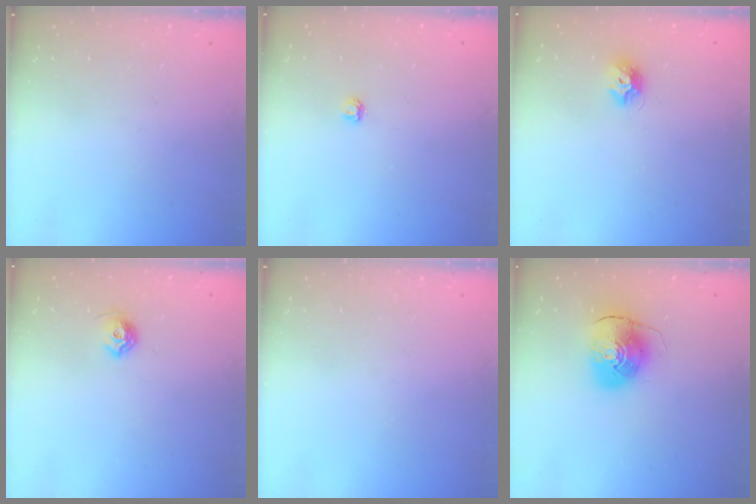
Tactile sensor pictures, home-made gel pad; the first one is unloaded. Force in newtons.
{"total": 3.2, "press": 3.2, "slide": 0.4}
{"total": 7.4, "press": 7.4, "slide": 0.2}
{"total": 6.1, "press": 6.0, "slide": 1.1}
{"total": 0.0}
{"total": 9.9, "press": 9.8, "slide": 1.6}